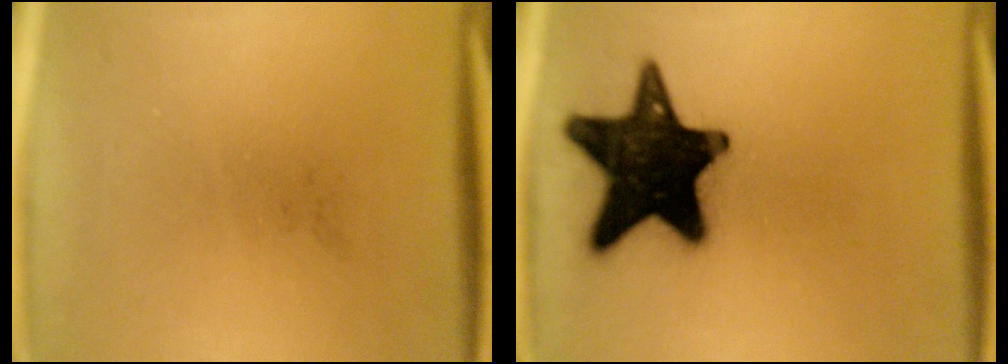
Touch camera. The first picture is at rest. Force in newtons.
{"total": 19.4}